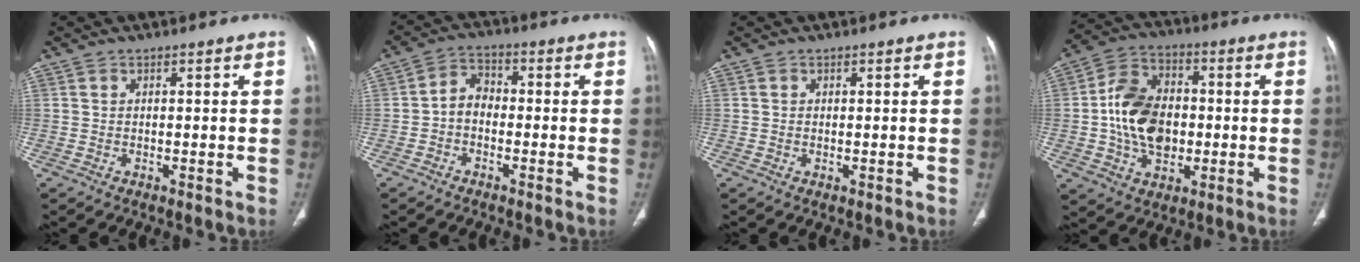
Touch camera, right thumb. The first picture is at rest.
{"total": 4.7, "force": [-1.3, 3.4, 2.9], "torque": [-0.036, 0.023, -0.037]}
{"total": 0.0}
{"total": 16.0, "force": [-1.4, 11.8, 10.7], "torque": [-0.163, 0.028, -0.023]}